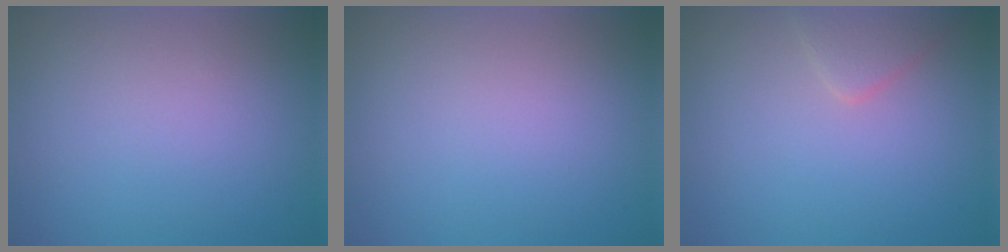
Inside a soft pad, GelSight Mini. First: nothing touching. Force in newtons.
{"total": 0.0}
{"total": 2.2, "press": 2.2, "slide": 0.1}